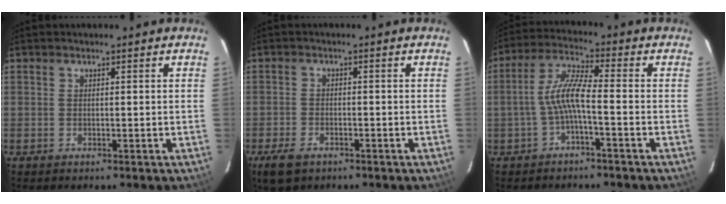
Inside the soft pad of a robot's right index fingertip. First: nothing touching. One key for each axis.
{"total": 6.5, "fx": -4.2, "fy": 3.6, "fz": 3.4, "tx": -0.094, "ty": -0.013, "tz": -0.074}
{"total": 5.5, "fx": -2.0, "fy": 0.4, "fz": 5.1, "tx": -0.120, "ty": 0.013, "tz": -0.037}